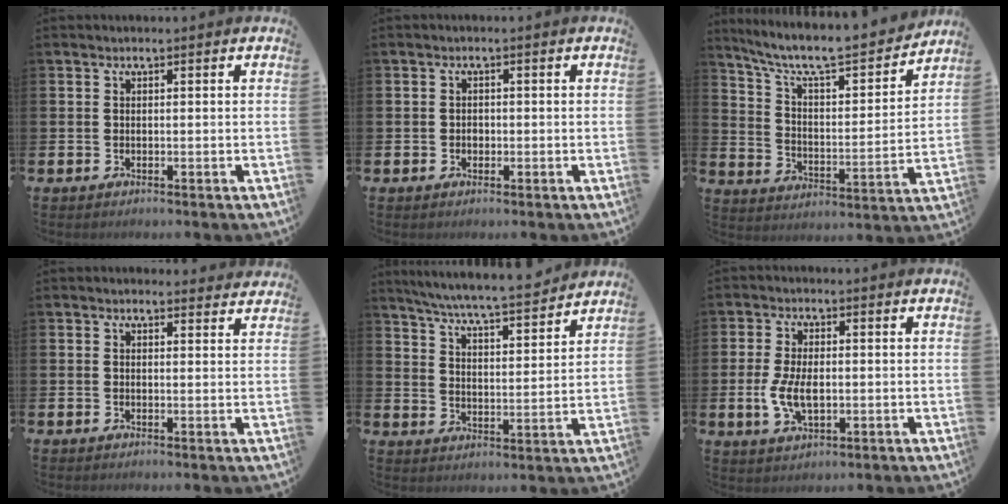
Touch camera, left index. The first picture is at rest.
{"total": 1.1, "force": [-0.2, 0.9, 0.5], "torque": [-0.008, 0.006, -0.006]}
{"total": 8.6, "force": [7.7, 1.7, 3.6], "torque": [-0.101, -0.057, 0.126]}
{"total": 1.3, "force": [1.2, 0.4, 0.0], "torque": [0.007, -0.002, 0.021]}
{"total": 6.8, "force": [6.6, -0.1, 1.8], "torque": [-0.063, -0.050, 0.113]}
{"total": 5.6, "force": [-0.5, 3.0, 4.7], "torque": [-0.088, 0.000, -0.013]}